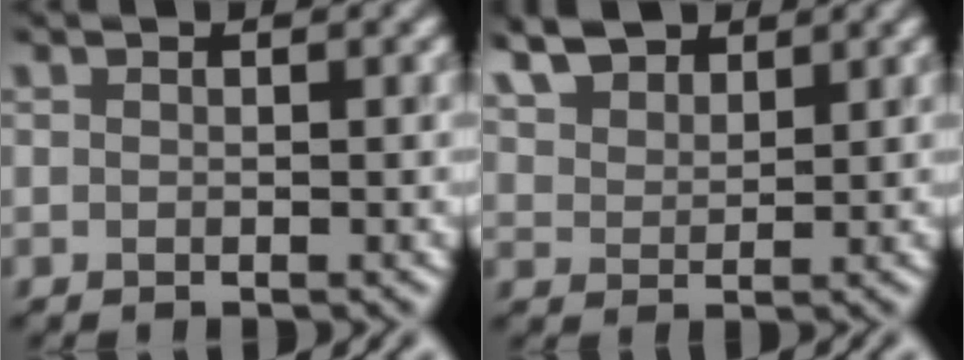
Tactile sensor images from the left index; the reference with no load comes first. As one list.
[{"total": 4.5, "force": [3.7, 1.9, 1.6], "torque": [-0.034, 0.014, 0.070]}]